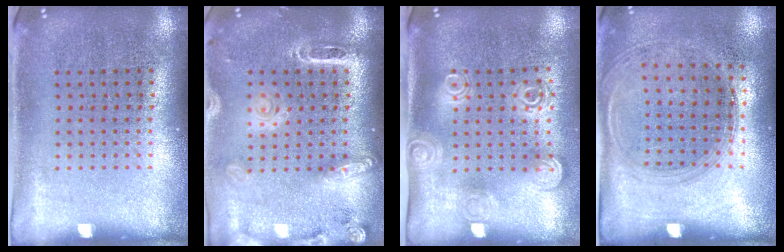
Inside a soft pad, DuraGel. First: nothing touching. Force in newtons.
{"total": 2.1, "press": 1.9, "slide": 0.9}
{"total": 1.9, "press": 1.4, "slide": 1.3}
{"total": 1.4, "press": 1.2, "slide": 0.6}